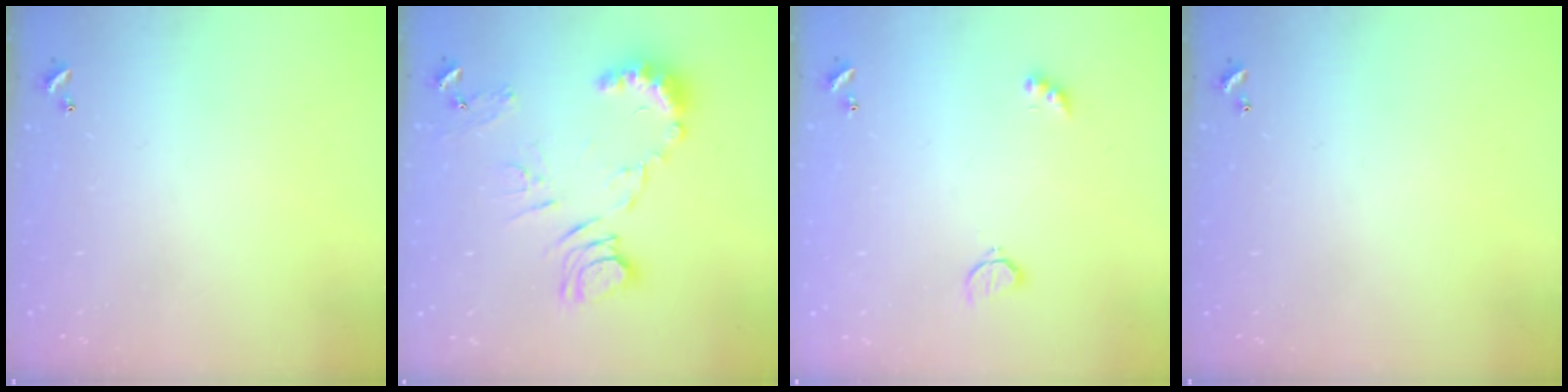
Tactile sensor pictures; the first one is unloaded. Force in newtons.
{"total": 11.5, "press": 11.5, "slide": 0.6}
{"total": 2.6, "press": 2.6, "slide": 0.5}
{"total": 0.0}